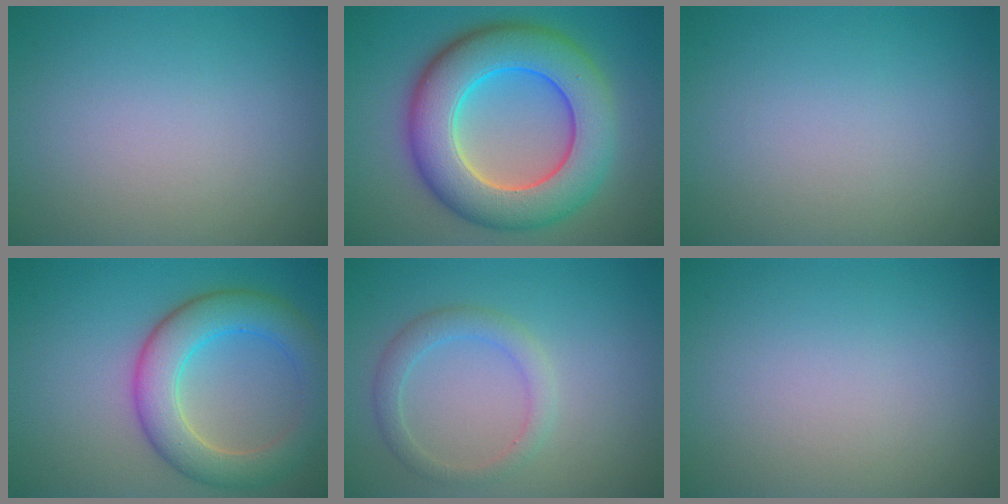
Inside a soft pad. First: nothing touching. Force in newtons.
{"total": 11.1, "press": 11.1, "slide": 0.4}
{"total": 0.0}
{"total": 6.6, "press": 6.6, "slide": 0.4}
{"total": 2.2, "press": 2.2, "slide": 0.1}
{"total": 0.0}